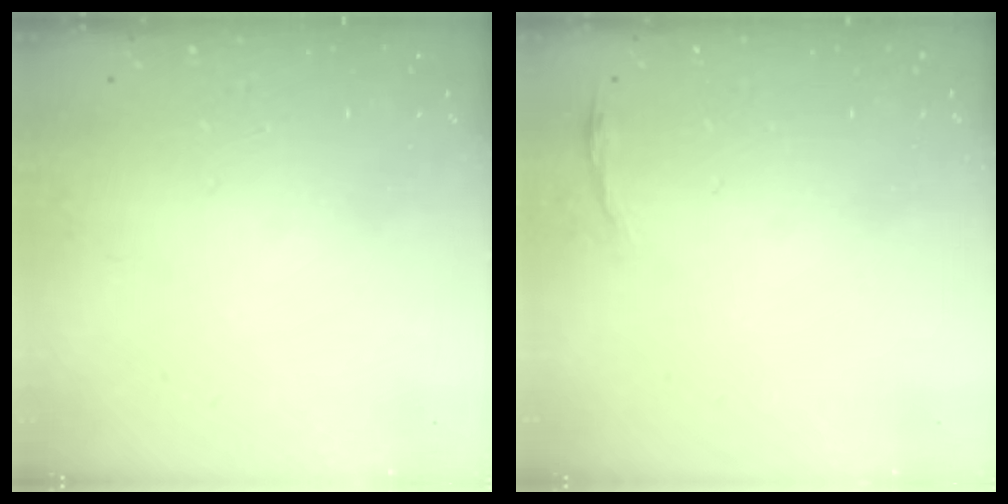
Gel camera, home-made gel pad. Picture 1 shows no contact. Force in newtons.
{"total": 2.8, "press": 2.8, "slide": 0.6}